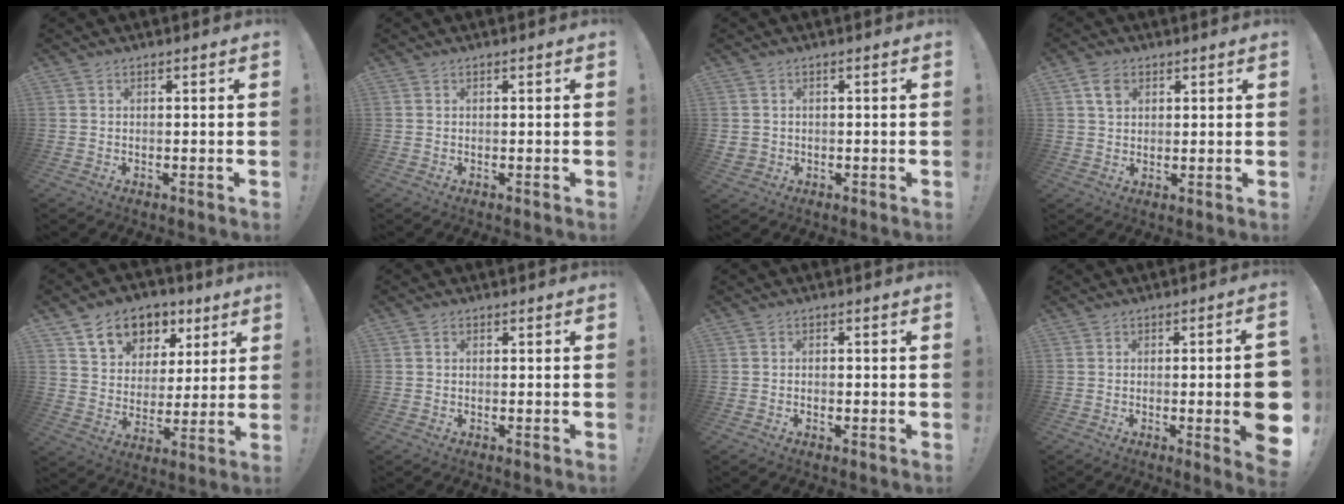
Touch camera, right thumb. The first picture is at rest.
{"total": 0.0}
{"total": 2.3, "force": [0.4, 2.2, 0.8], "torque": [-0.014, 0.001, 0.010]}
{"total": 5.0, "force": [2.3, 3.6, 2.6], "torque": [-0.035, -0.003, 0.043]}
{"total": 12.0, "force": [6.8, 8.8, 4.5], "torque": [-0.064, -0.041, 0.127]}
{"total": 0.7, "force": [0.3, 0.6, 0.1], "torque": [-0.003, 0.003, 0.006]}
{"total": 1.1, "force": [-0.6, 0.8, 0.4], "torque": [-0.006, 0.003, -0.012]}
{"total": 10.3, "force": [-1.7, 1.0, 10.1], "torque": [-0.128, -0.009, -0.022]}